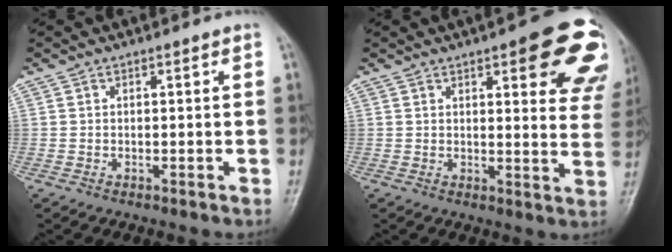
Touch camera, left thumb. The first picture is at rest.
{"total": 17.0, "force": [8.8, 5.5, 13.5], "torque": [-0.125, -0.031, 0.095]}